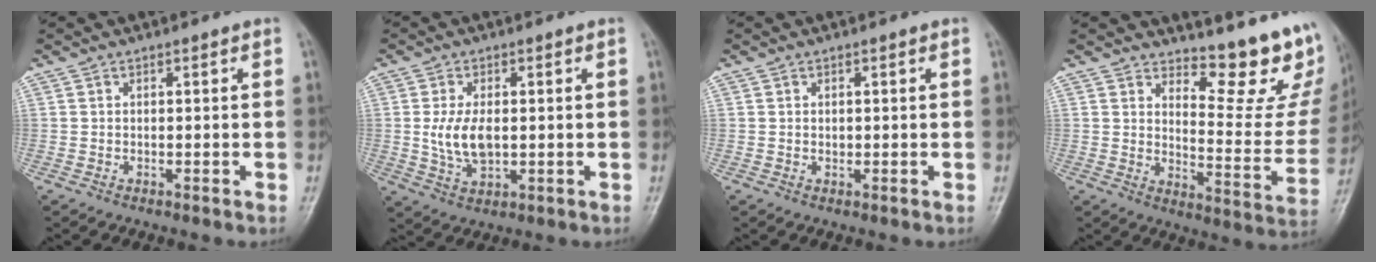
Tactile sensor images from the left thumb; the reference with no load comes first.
{"total": 7.1, "force": [0.2, 4.0, 5.9], "torque": [-0.116, -0.006, 0.007]}
{"total": 0.8, "force": [0.1, 0.6, 0.4], "torque": [-0.006, 0.000, 0.003]}
{"total": 14.9, "force": [12.0, 4.3, 7.7], "torque": [-0.055, -0.129, 0.154]}